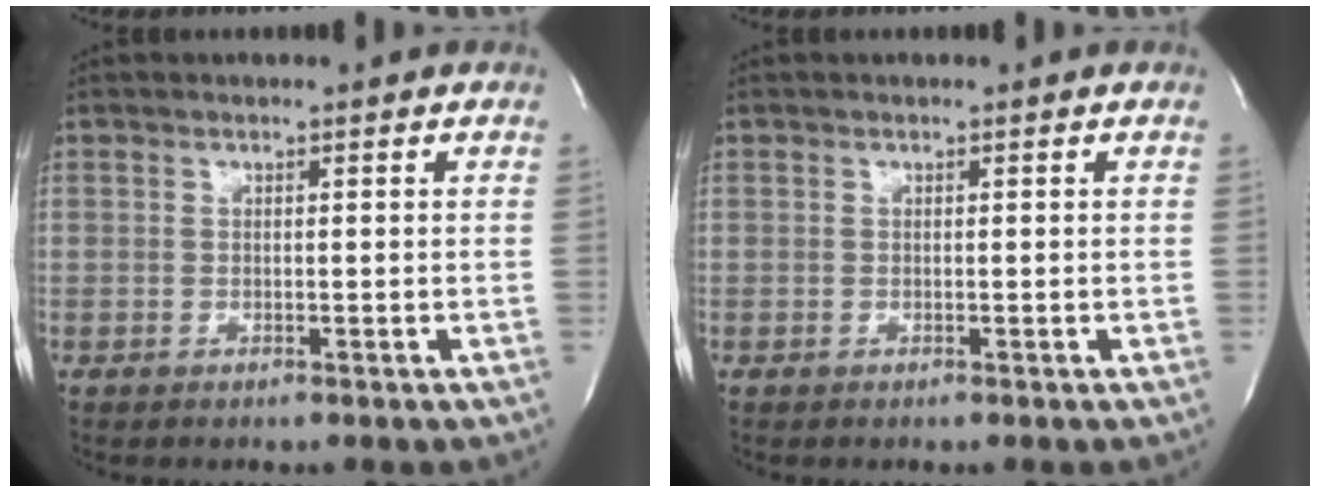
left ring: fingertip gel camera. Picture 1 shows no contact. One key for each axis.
{"total": 0.0}